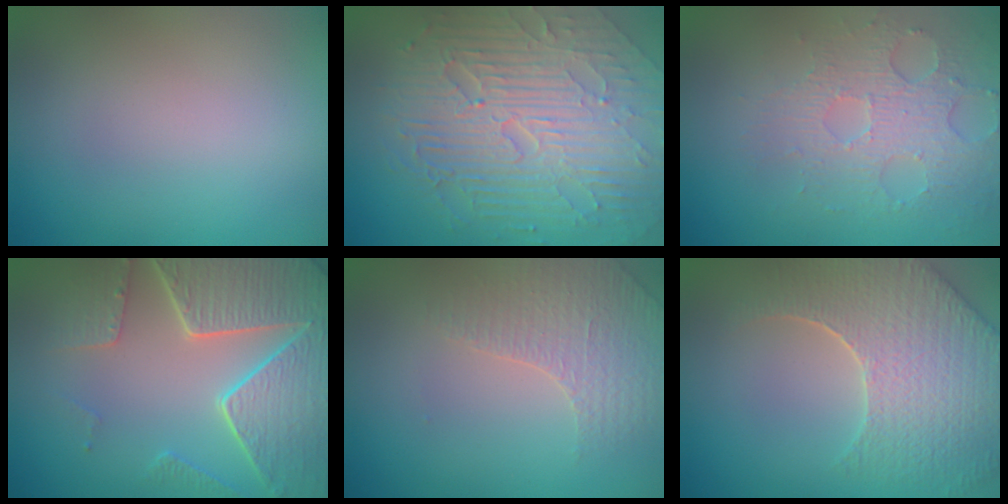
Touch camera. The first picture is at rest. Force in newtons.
{"total": 9.5, "press": 6.2, "slide": 7.2}
{"total": 3.7, "press": 3.3, "slide": 1.7}
{"total": 7.9, "press": 6.0, "slide": 5.1}
{"total": 1.8, "press": 1.6, "slide": 0.8}
{"total": 8.0, "press": 5.9, "slide": 5.4}